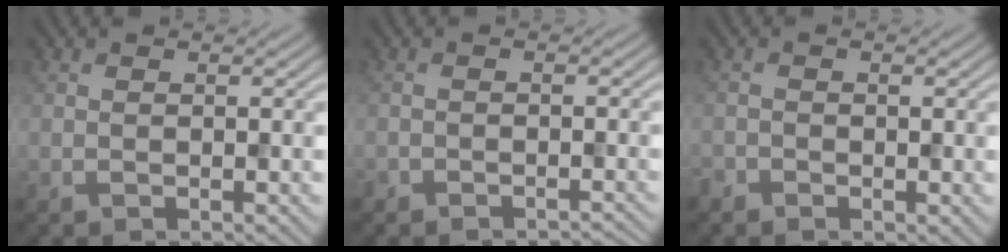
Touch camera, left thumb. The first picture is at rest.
{"total": 1.6, "force": [-1.6, 0.3, 0.3], "torque": [0.001, -0.001, -0.024]}
{"total": 1.2, "force": [-0.8, 0.9, 0.4], "torque": [-0.007, -0.004, -0.020]}